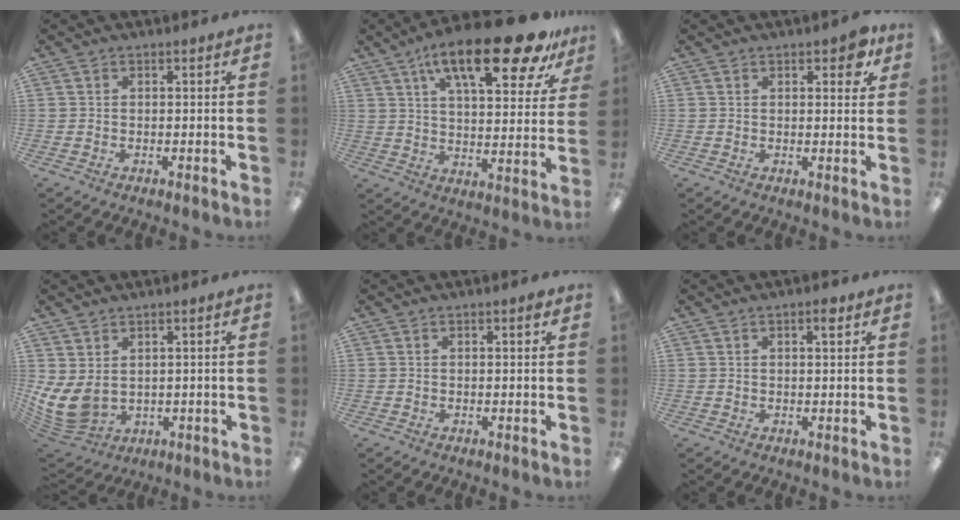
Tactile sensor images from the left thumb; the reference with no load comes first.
{"total": 22.0, "force": [13.2, 7.3, 16.0], "torque": [-0.239, -0.066, 0.206]}
{"total": 4.3, "force": [2.3, 1.9, 3.2], "torque": [-0.043, -0.003, 0.035]}
{"total": 7.8, "force": [1.6, 5.0, 5.8], "torque": [-0.148, -0.023, 0.032]}
{"total": 1.2, "force": [0.7, 0.2, 1.0], "torque": [-0.012, -0.002, 0.009]}
{"total": 2.6, "force": [1.5, 0.8, 2.0], "torque": [-0.027, -0.003, 0.021]}